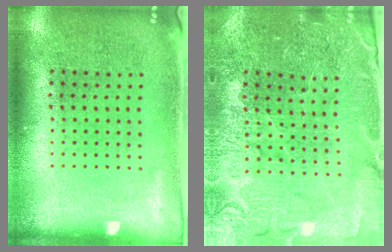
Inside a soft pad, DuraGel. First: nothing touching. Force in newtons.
{"total": 3.4, "press": 3.4, "slide": 0.3}